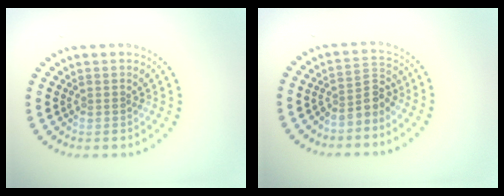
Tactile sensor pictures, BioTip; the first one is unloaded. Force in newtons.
{"total": 2.8, "press": 2.0, "slide": 1.9}